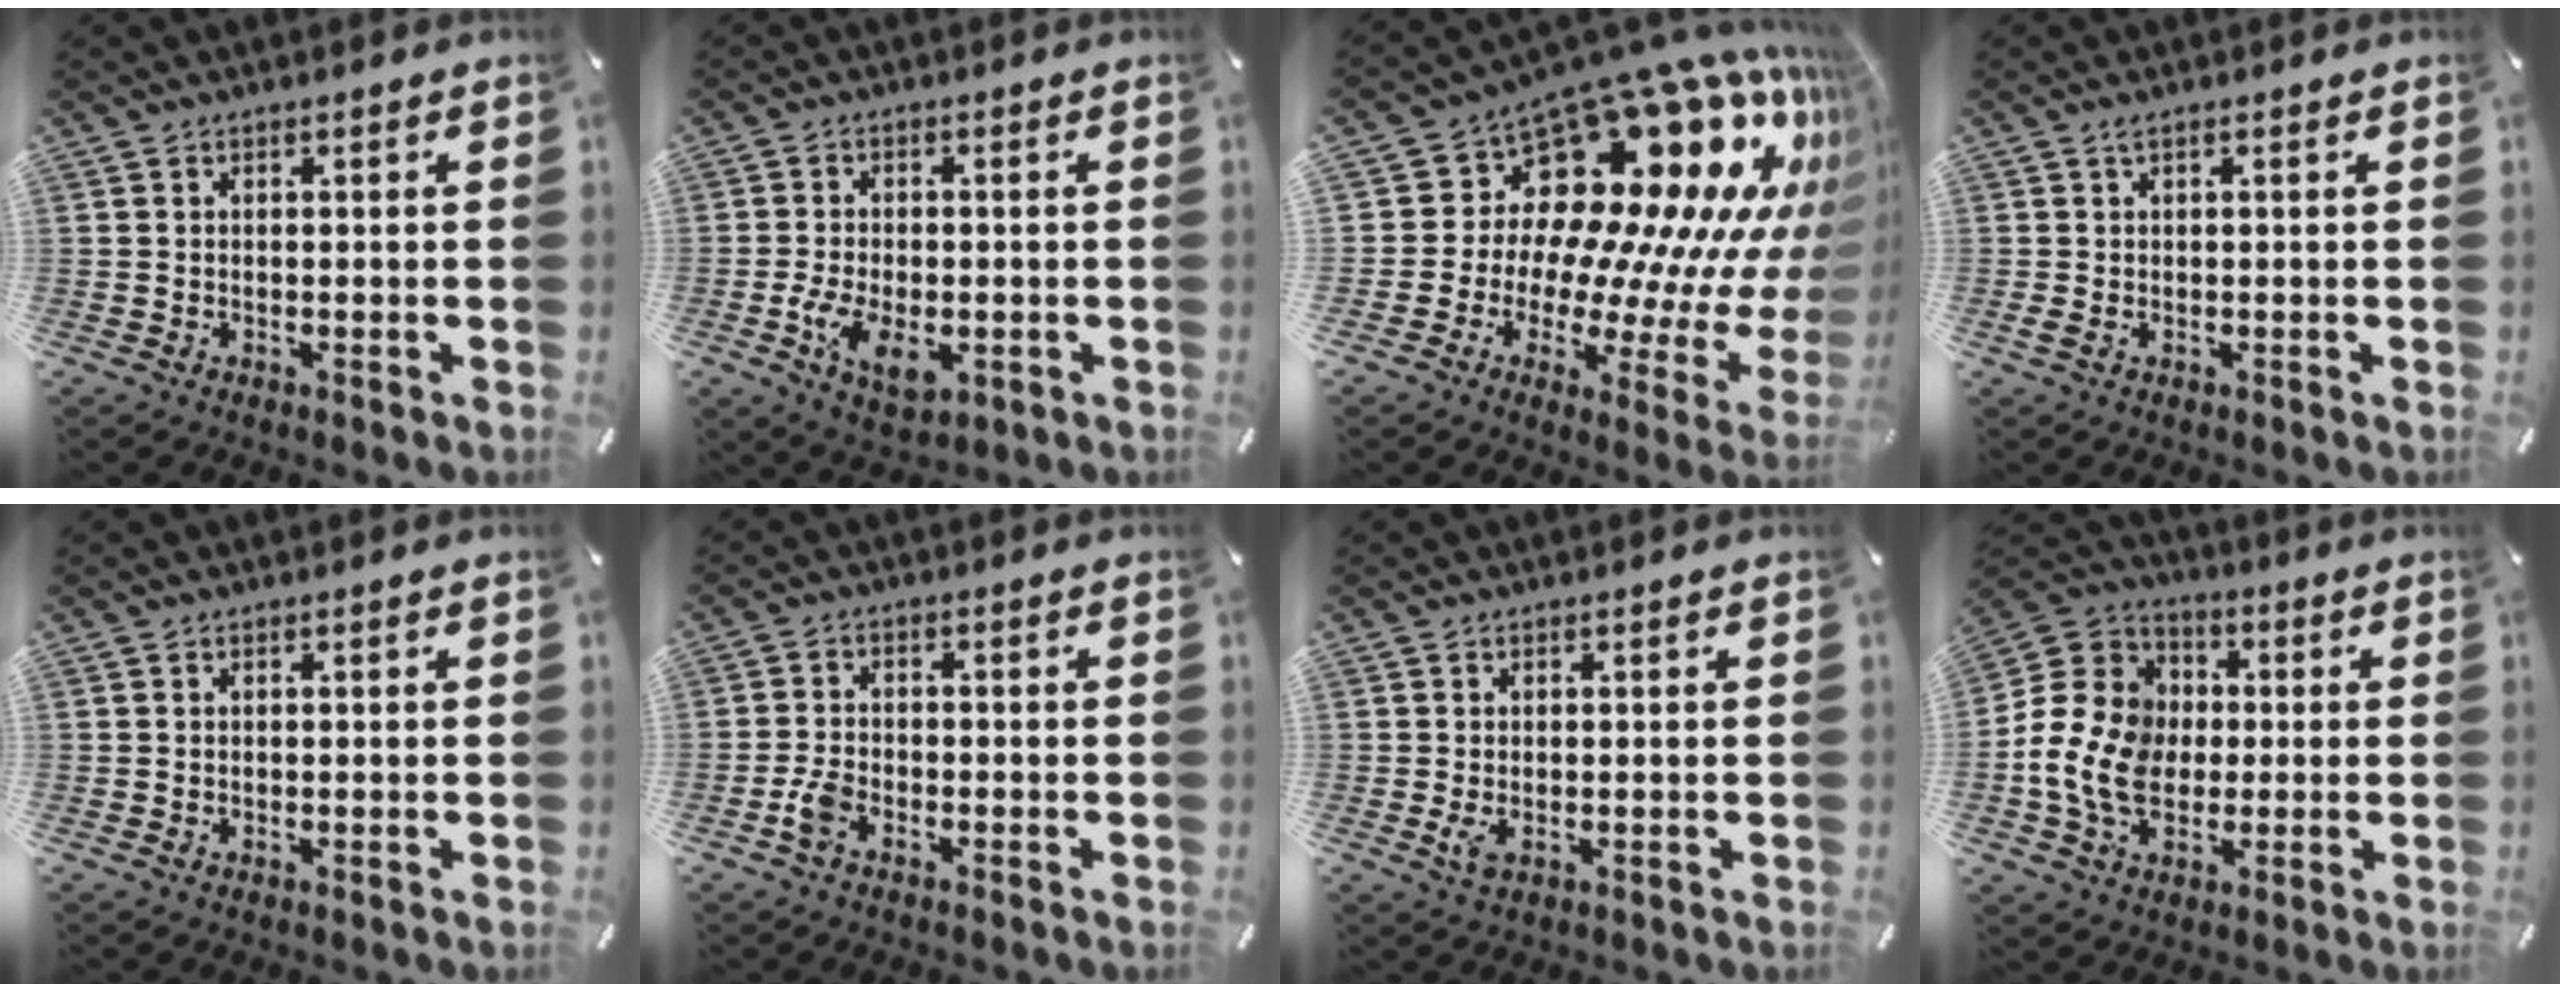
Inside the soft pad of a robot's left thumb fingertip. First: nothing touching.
{"total": 7.4, "force": [-2.2, 4.1, 5.7], "torque": [-0.130, -0.001, -0.042]}
{"total": 22.5, "force": [12.5, 13.2, 13.3], "torque": [-0.210, -0.150, 0.231]}
{"total": 1.6, "force": [0.2, 0.2, 1.5], "torque": [-0.030, -0.002, 0.003]}
{"total": 0.0}
{"total": 3.8, "force": [-2.2, 1.9, 2.4], "torque": [-0.067, 0.001, -0.047]}
{"total": 2.2, "force": [-0.4, 1.1, 1.9], "torque": [-0.054, -0.007, -0.012]}
{"total": 13.9, "force": [-2.2, 11.7, 7.2], "torque": [-0.166, 0.022, -0.038]}